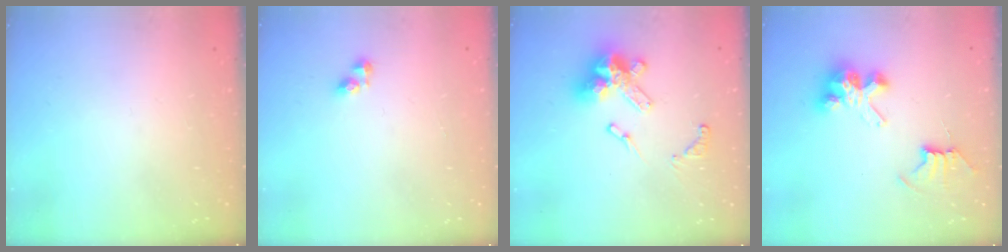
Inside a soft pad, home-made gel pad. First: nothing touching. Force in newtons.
{"total": 3.3, "press": 3.3, "slide": 0.4}
{"total": 14.1, "press": 14.1, "slide": 0.9}
{"total": 8.0, "press": 8.0, "slide": 0.5}